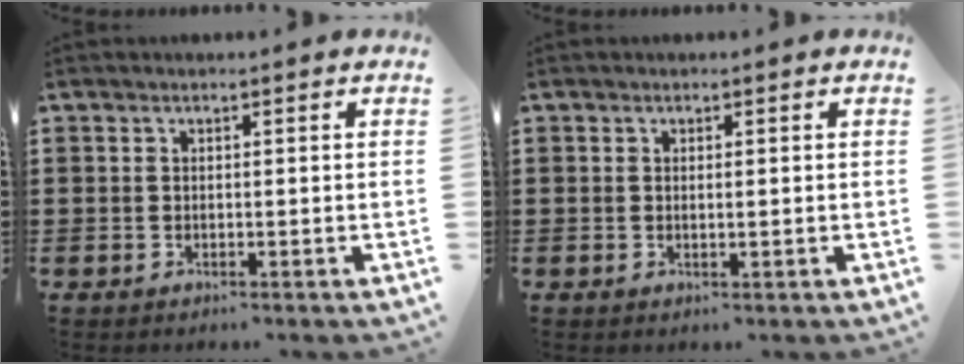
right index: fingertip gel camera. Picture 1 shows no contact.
{"total": 0.5, "force": [0.1, 0.0, 0.5], "torque": [-0.010, -0.003, 0.001]}